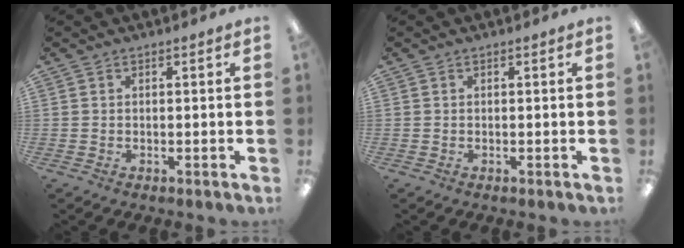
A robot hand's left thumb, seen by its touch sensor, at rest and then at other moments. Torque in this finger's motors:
{"motor_torque": [-0.06, 0.06, -0.07, 0.08, 0.00]}